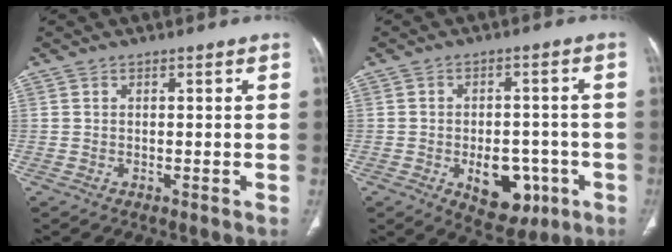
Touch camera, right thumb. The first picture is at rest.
{"total": 10.5, "force": [-3.7, 6.5, 7.3], "torque": [-0.065, 0.019, -0.036]}